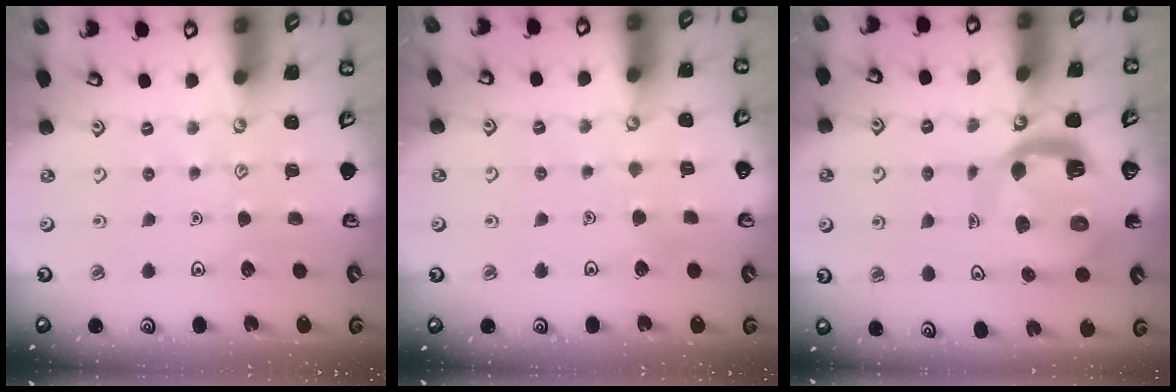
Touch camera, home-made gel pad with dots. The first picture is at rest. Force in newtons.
{"total": 3.0, "press": 3.0, "slide": 0.2}
{"total": 11.8, "press": 11.7, "slide": 1.4}